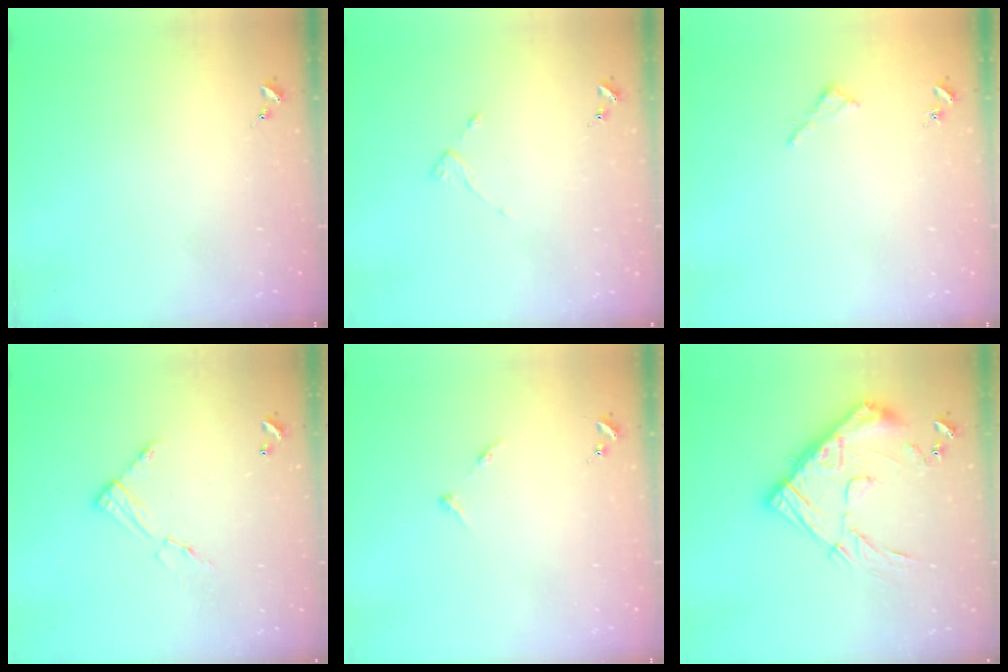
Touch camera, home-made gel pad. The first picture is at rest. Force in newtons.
{"total": 2.2, "press": 2.1, "slide": 0.4}
{"total": 2.6, "press": 2.6, "slide": 0.2}
{"total": 8.7, "press": 8.7, "slide": 0.4}
{"total": 4.0, "press": 3.9, "slide": 0.5}
{"total": 19.3, "press": 19.2, "slide": 2.0}